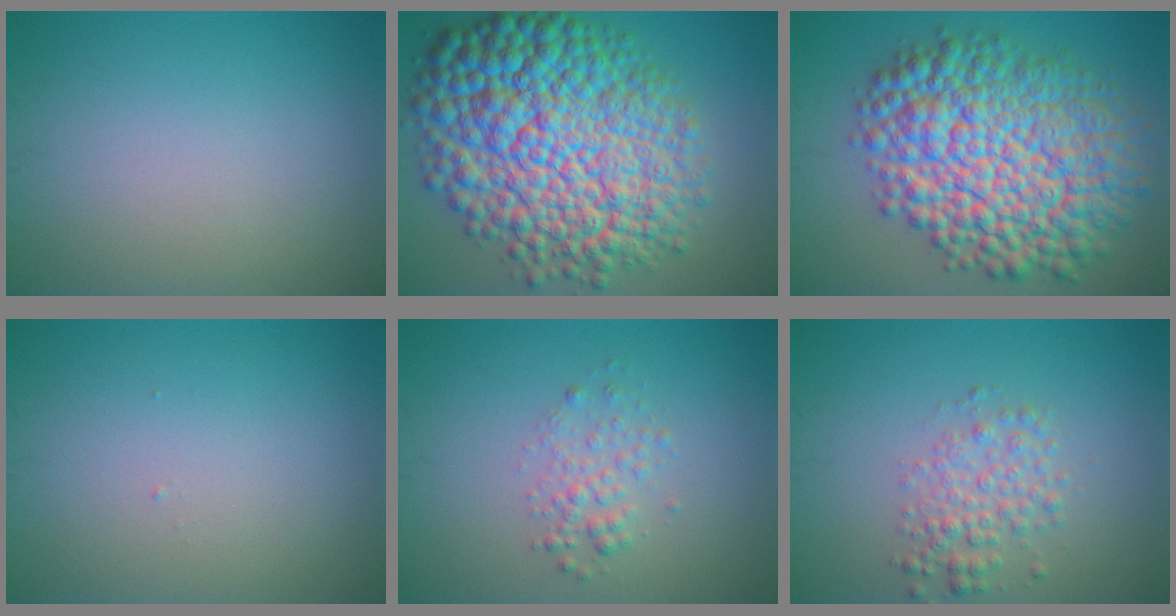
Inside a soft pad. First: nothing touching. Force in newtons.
{"total": 16.5, "press": 16.5, "slide": 0.2}
{"total": 13.9, "press": 13.9, "slide": 0.3}
{"total": 0.0}
{"total": 1.9, "press": 1.9, "slide": 0.1}
{"total": 2.9, "press": 2.9, "slide": 0.1}